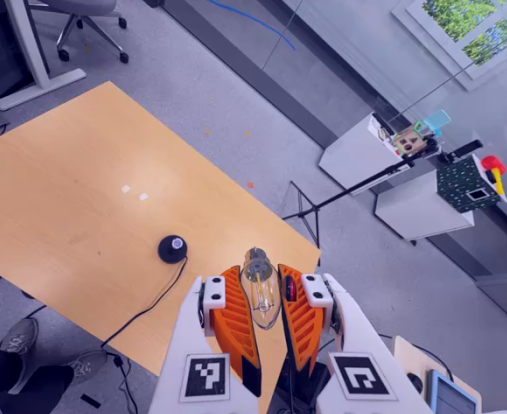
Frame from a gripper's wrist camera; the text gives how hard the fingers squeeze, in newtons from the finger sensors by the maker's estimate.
{"total": 20.8, "left": 25.6, "right": 16.1}